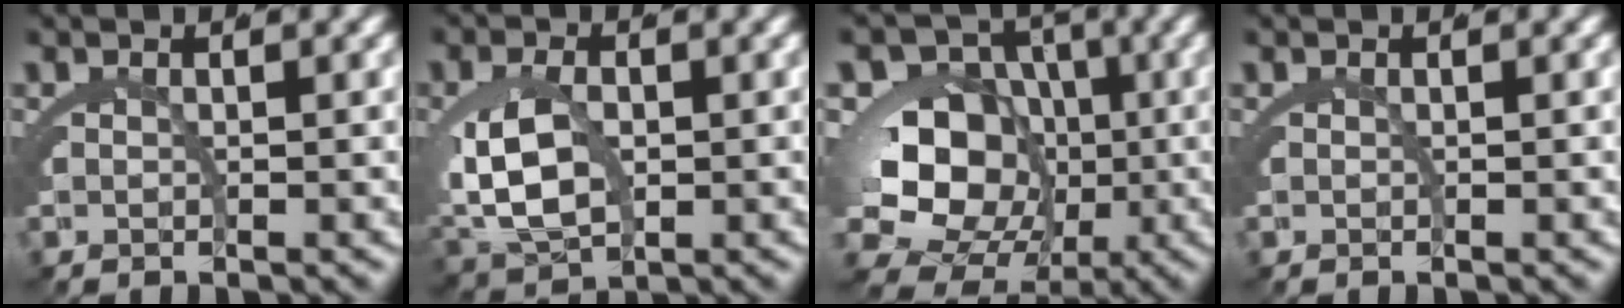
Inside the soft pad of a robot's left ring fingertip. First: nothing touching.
{"total": 6.6, "force": [-0.6, 4.7, 4.6], "torque": [-0.122, -0.024, 0.008]}
{"total": 13.9, "force": [-2.0, 11.6, 7.4], "torque": [-0.144, -0.067, -0.021]}
{"total": 0.0}